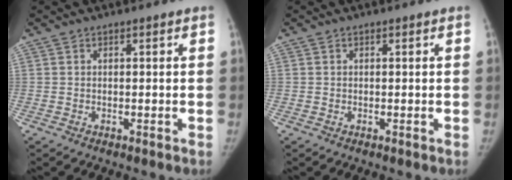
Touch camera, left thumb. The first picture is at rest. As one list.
[{"total": 0.0}]